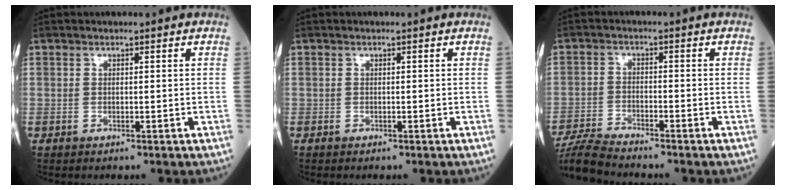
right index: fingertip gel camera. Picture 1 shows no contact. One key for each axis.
{"total": 0.0}
{"total": 7.2, "fx": -6.9, "fy": -0.5, "fz": 2.0, "tx": -0.042, "ty": -0.016, "tz": -0.127}